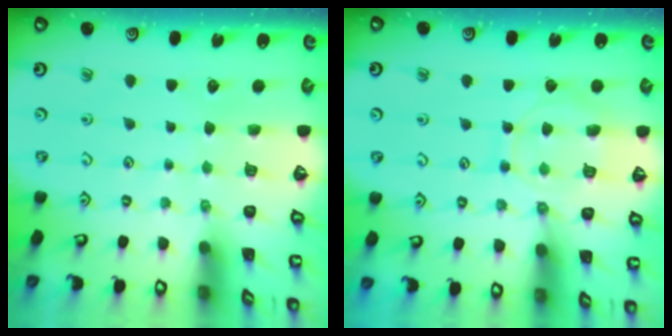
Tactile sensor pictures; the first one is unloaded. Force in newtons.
{"total": 9.5, "press": 9.4, "slide": 1.0}